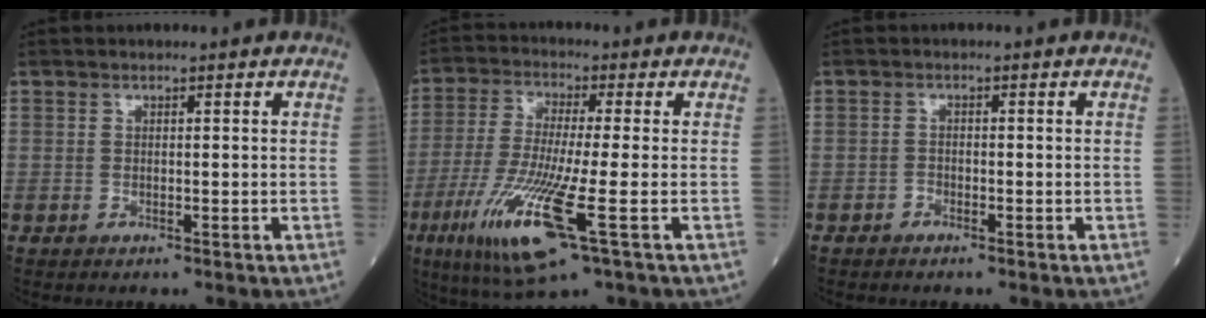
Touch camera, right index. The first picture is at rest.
{"total": 13.5, "force": [-5.1, 0.6, 12.5], "torque": [-0.266, -0.037, -0.096]}
{"total": 0.7, "force": [-0.6, 0.2, 0.1], "torque": [0.001, 0.001, -0.015]}